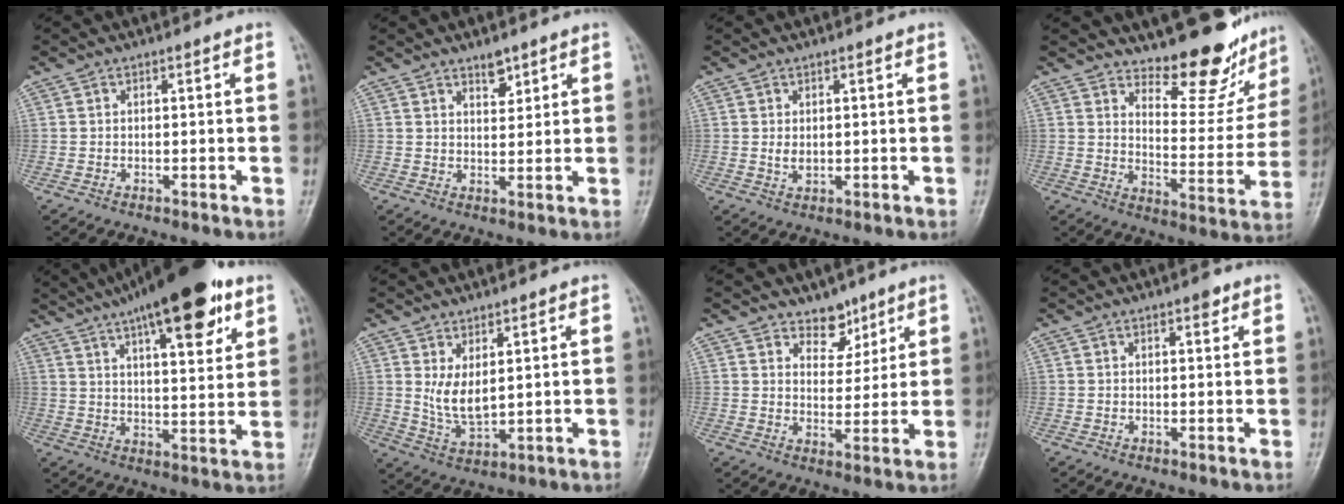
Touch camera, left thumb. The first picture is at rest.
{"total": 3.4, "force": [2.5, 1.6, 1.8], "torque": [-0.013, -0.017, 0.041]}
{"total": 2.3, "force": [0.5, 1.4, 1.7], "torque": [-0.026, -0.007, 0.012]}
{"total": 15.2, "force": [13.6, 4.6, 5.2], "torque": [-0.030, -0.122, 0.181]}
{"total": 20.7, "force": [12.0, 6.4, 15.6], "torque": [-0.220, -0.021, 0.184]}
{"total": 6.0, "force": [2.1, 2.7, 5.0], "torque": [-0.089, -0.024, 0.053]}
{"total": 5.6, "force": [4.2, 3.4, 1.5], "torque": [0.011, -0.030, 0.069]}
{"total": 1.7, "force": [1.1, 0.7, 1.2], "torque": [-0.011, -0.003, 0.013]}